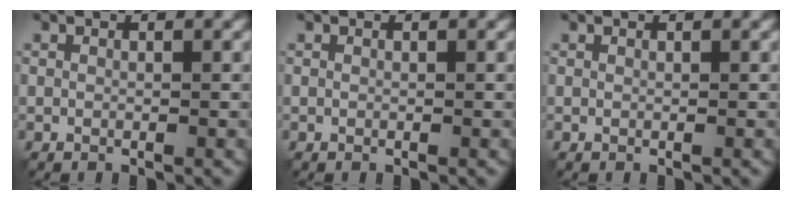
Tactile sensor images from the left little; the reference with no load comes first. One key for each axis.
{"total": 0.0}
{"total": 0.0}